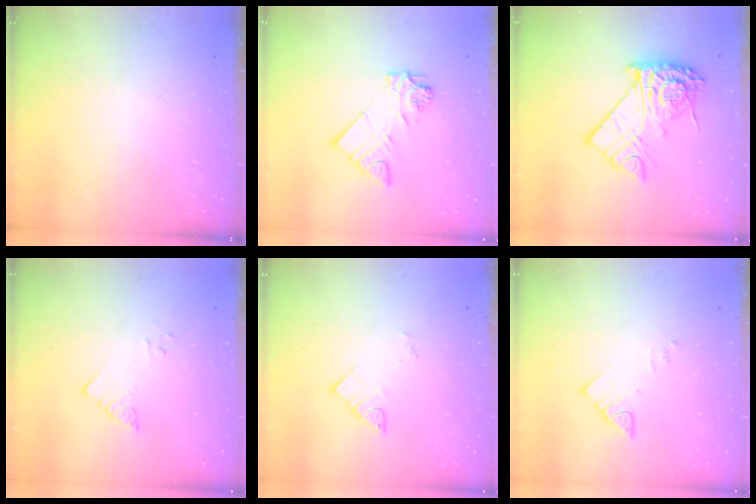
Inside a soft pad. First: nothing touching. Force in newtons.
{"total": 10.0, "press": 10.0, "slide": 0.9}
{"total": 15.9, "press": 15.8, "slide": 1.4}
{"total": 2.9, "press": 2.9, "slide": 0.4}
{"total": 4.1, "press": 4.1, "slide": 0.2}
{"total": 3.8, "press": 3.7, "slide": 0.5}